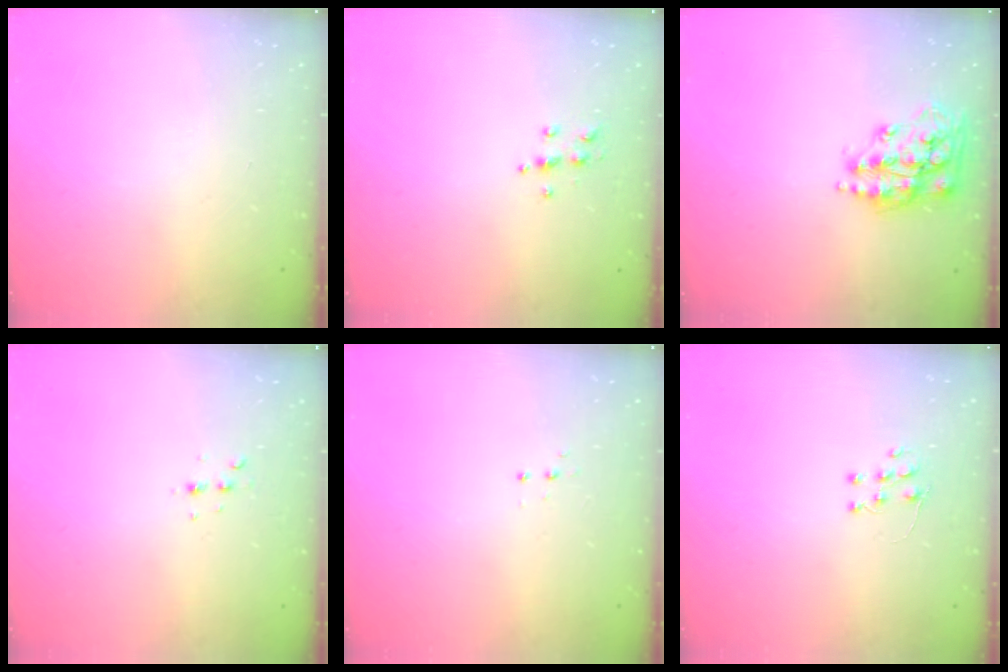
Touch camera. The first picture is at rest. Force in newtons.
{"total": 4.3, "press": 4.3, "slide": 0.6}
{"total": 14.8, "press": 14.7, "slide": 1.5}
{"total": 2.8, "press": 2.8, "slide": 0.7}
{"total": 3.4, "press": 3.3, "slide": 0.7}
{"total": 5.7, "press": 5.6, "slide": 0.4}